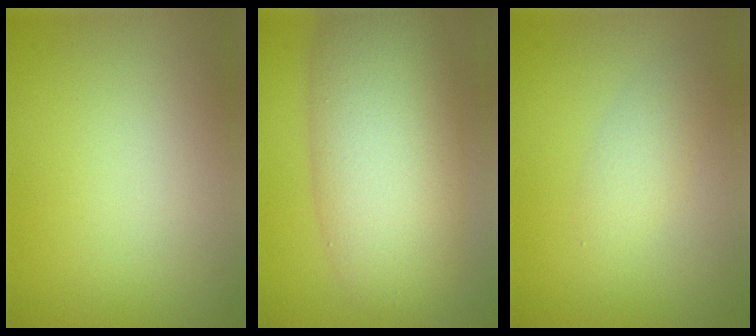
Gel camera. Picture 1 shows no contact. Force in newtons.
{"total": 10.9, "press": 10.9, "slide": 0.3}
{"total": 1.9, "press": 1.9, "slide": 0.1}